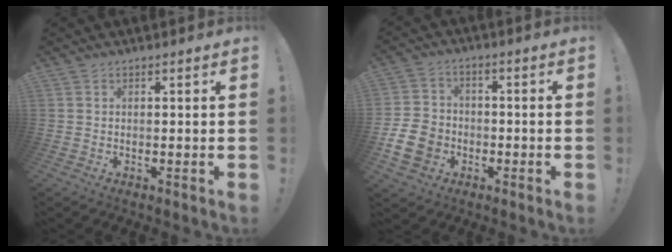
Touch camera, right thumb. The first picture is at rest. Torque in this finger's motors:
{"motor_torque": [0.43, -0.11, 0.59, -0.54, 0.00]}